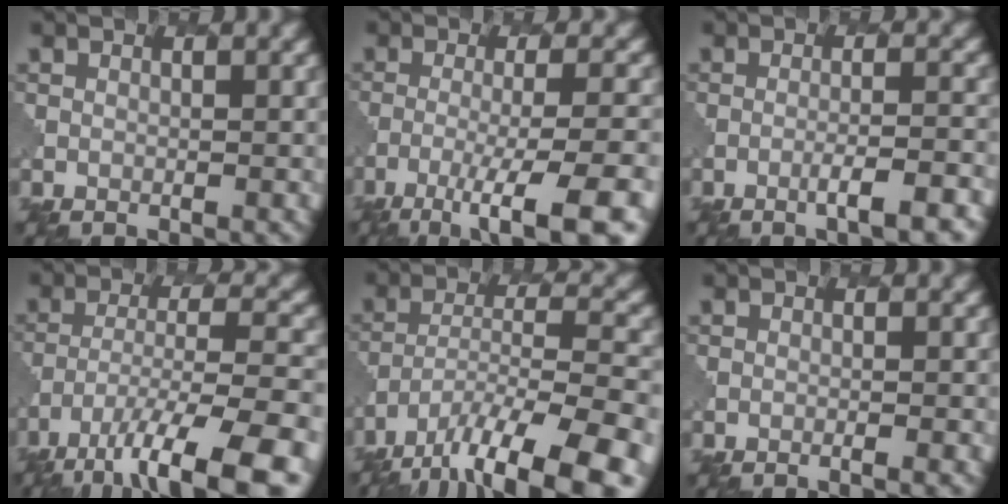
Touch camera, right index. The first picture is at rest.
{"total": 8.3, "force": [-5.1, 1.6, 6.3], "torque": [-0.087, 0.000, -0.080]}
{"total": 3.8, "force": [-2.0, 0.6, 3.2], "torque": [-0.043, 0.005, -0.036]}
{"total": 10.7, "force": [-7.1, 2.7, 7.5], "torque": [-0.132, -0.008, -0.117]}
{"total": 12.4, "force": [-8.8, 3.3, 8.0], "torque": [-0.149, -0.008, -0.144]}
{"total": 1.3, "force": [-0.6, 0.3, 1.0], "torque": [-0.006, 0.000, -0.014]}